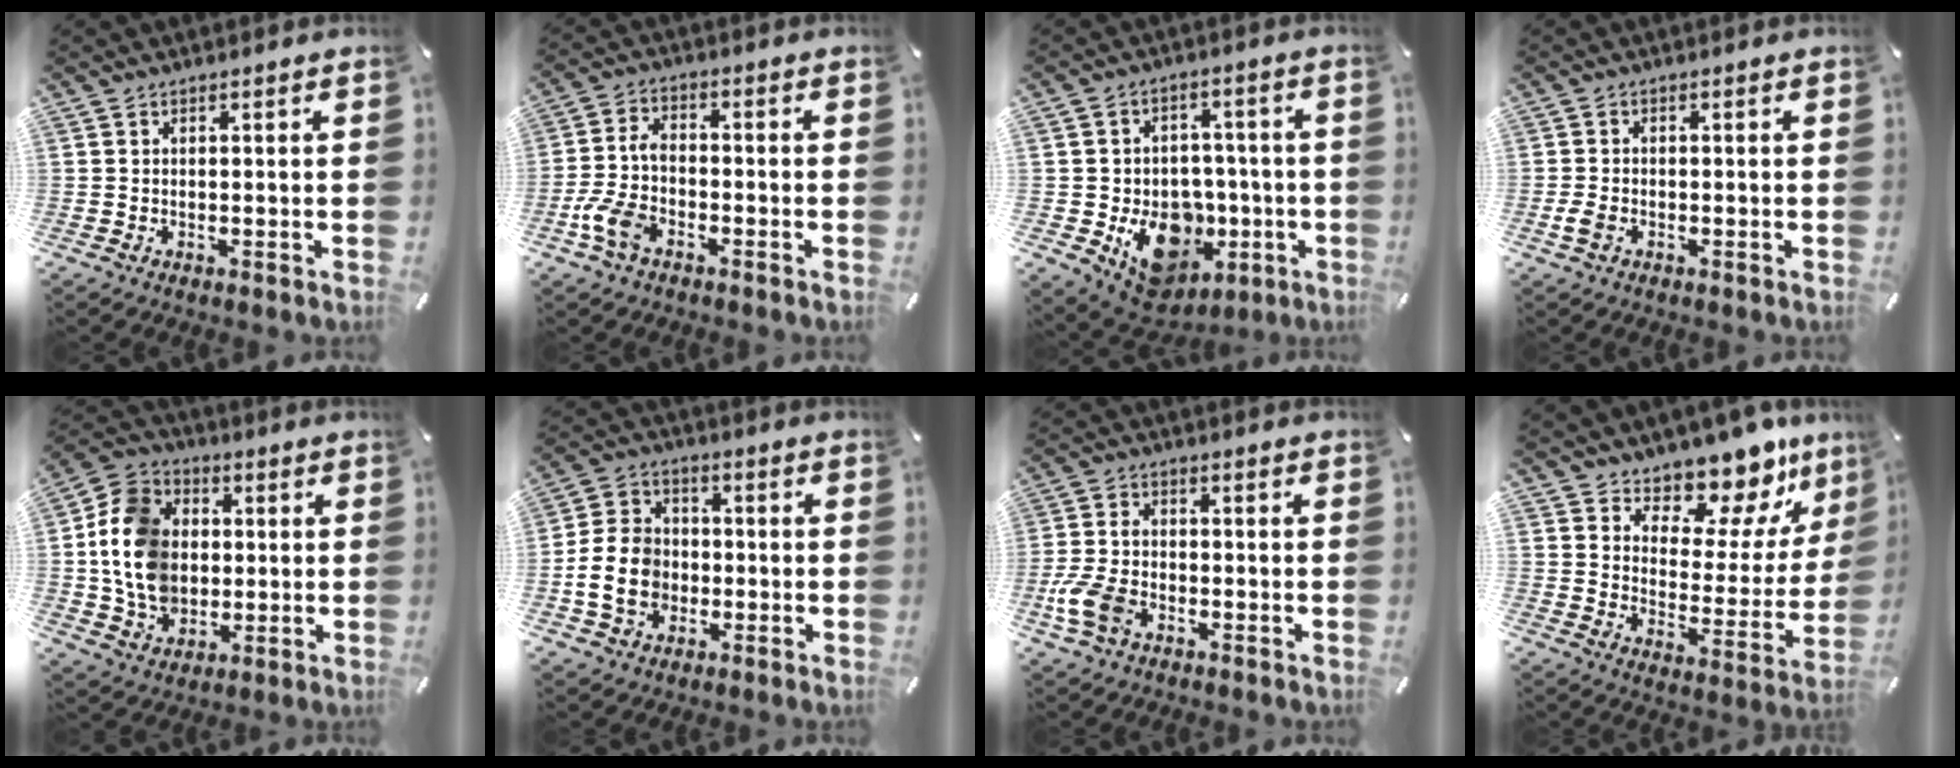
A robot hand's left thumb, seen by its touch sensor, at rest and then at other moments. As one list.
[{"total": 7.5, "force": [-3.5, 4.4, 5.0], "torque": [-0.118, 0.014, -0.070]}, {"total": 14.3, "force": [-4.1, 11.7, 7.0], "torque": [-0.086, 0.011, -0.056]}, {"total": 2.5, "force": [-1.0, 1.5, 1.8], "torque": [-0.042, -0.001, -0.019]}, {"total": 14.1, "force": [-0.1, 11.9, 7.7], "torque": [-0.184, 0.016, -0.004]}, {"total": 11.5, "force": [-3.0, 9.3, 6.0], "torque": [-0.143, 0.021, -0.056]}, {"total": 8.0, "force": [-3.3, 5.2, 5.1], "torque": [-0.117, 0.012, -0.062]}, {"total": 11.0, "force": [10.1, 4.3, 1.2], "torque": [-0.018, -0.110, 0.175]}]